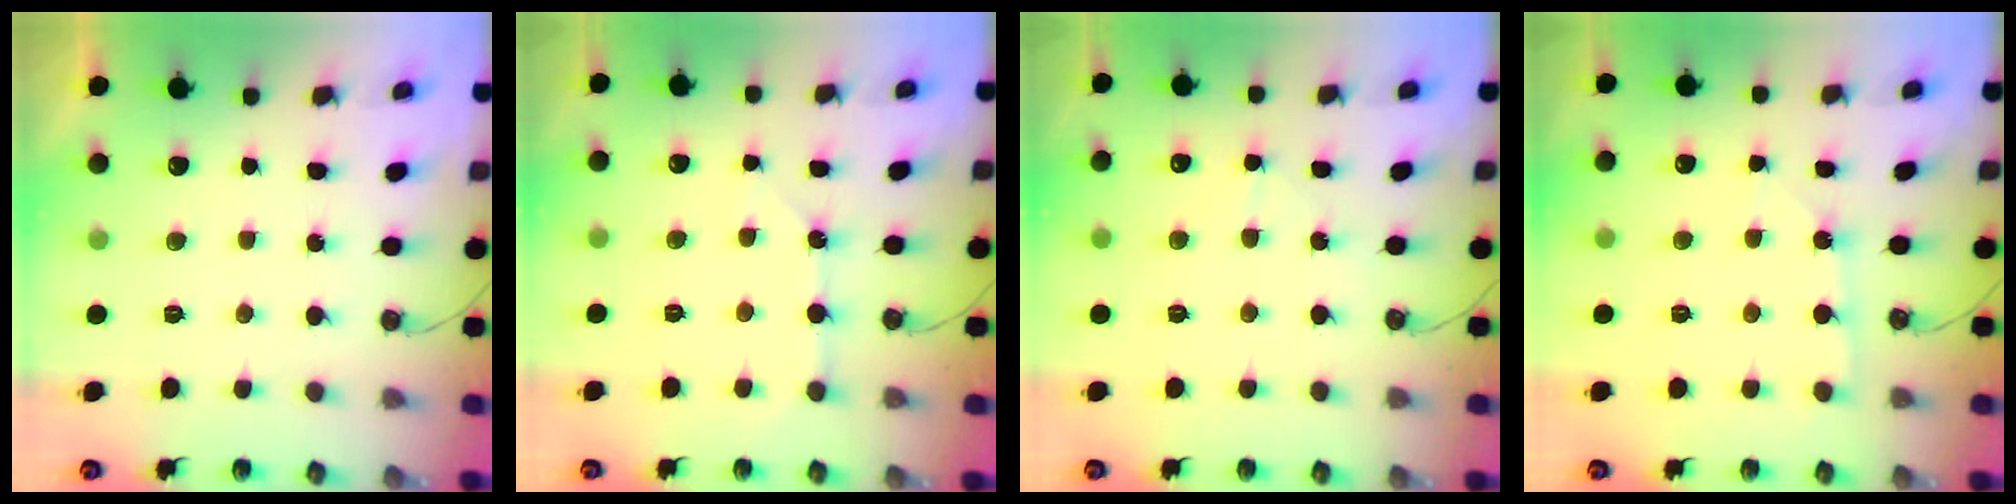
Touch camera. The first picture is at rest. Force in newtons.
{"total": 3.6, "press": 3.5, "slide": 0.2}
{"total": 3.0, "press": 2.9, "slide": 0.5}
{"total": 2.7, "press": 2.7, "slide": 0.4}